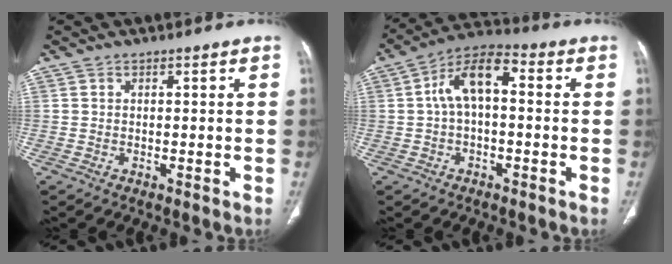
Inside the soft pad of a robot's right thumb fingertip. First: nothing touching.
{"total": 9.3, "force": [0.6, 4.9, 7.9], "torque": [-0.134, 0.034, 0.000]}